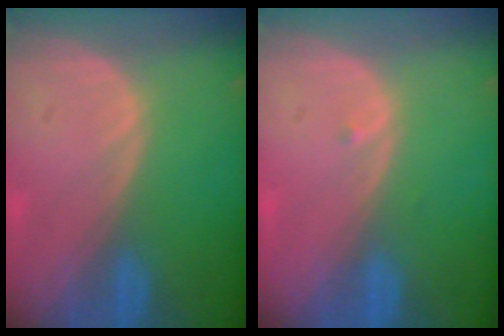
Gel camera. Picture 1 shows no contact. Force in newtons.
{"total": 0.5, "press": 0.4, "slide": 0.3}